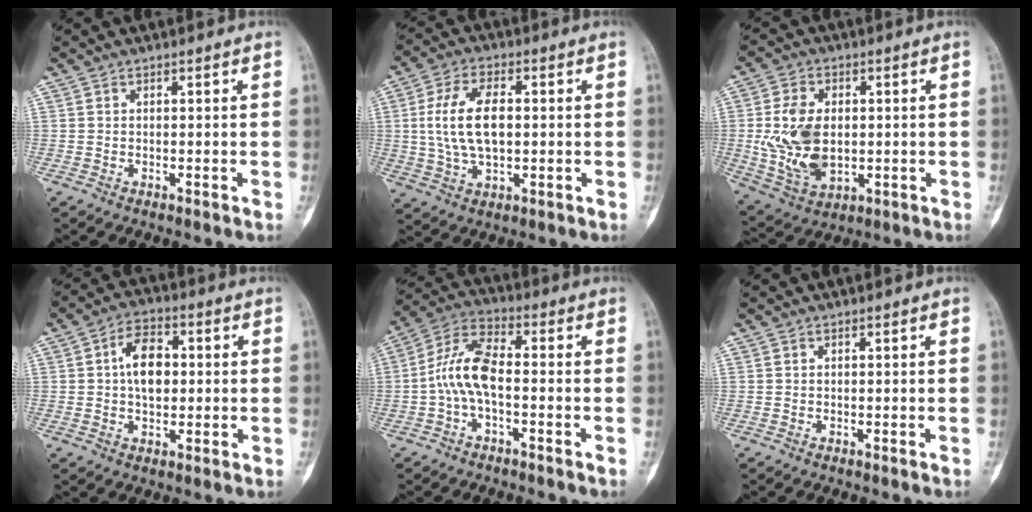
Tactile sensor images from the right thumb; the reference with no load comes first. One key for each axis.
{"total": 12.0, "fx": 0.8, "fy": 6.5, "fz": 10.0, "tx": -0.188, "ty": 0.009, "tz": 0.017}
{"total": 13.4, "fx": -0.1, "fy": 8.7, "fz": 10.2, "tx": -0.188, "ty": -0.003, "tz": 0.014}
{"total": 8.6, "fx": 0.8, "fy": 5.4, "fz": 6.6, "tx": -0.096, "ty": 0.014, "tz": 0.007}
{"total": 9.2, "fx": -1.6, "fy": 4.0, "fz": 8.1, "tx": -0.170, "ty": 0.036, "tz": -0.041}
{"total": 0.0}